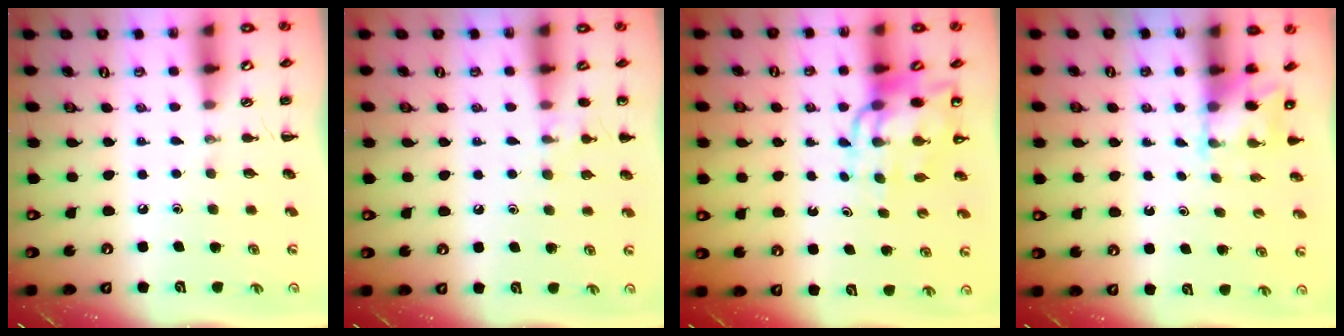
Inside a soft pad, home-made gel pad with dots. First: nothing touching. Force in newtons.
{"total": 6.6, "press": 6.4, "slide": 1.7}
{"total": 12.0, "press": 11.4, "slide": 3.8}
{"total": 2.1, "press": 2.0, "slide": 0.7}